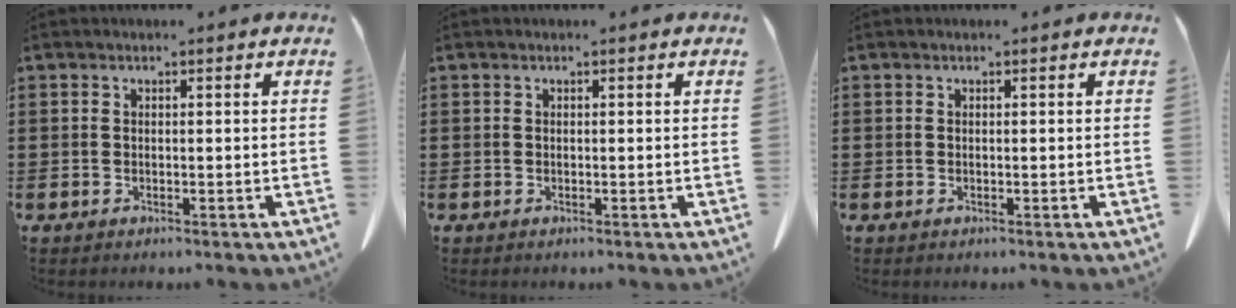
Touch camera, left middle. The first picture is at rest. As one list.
[{"total": 0.0}, {"total": 0.0}]